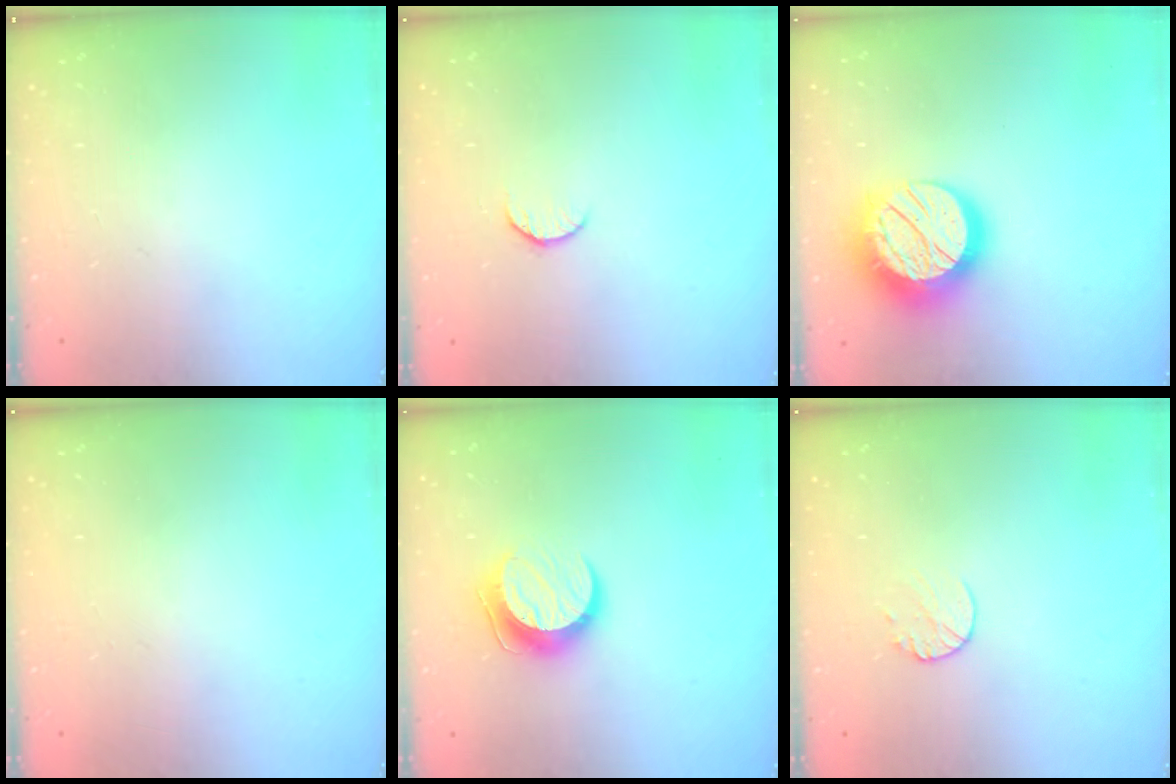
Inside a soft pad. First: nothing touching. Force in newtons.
{"total": 5.3, "press": 5.3, "slide": 0.5}
{"total": 19.6, "press": 19.6, "slide": 1.3}
{"total": 0.7, "press": 0.7, "slide": 0.1}
{"total": 9.8, "press": 9.8, "slide": 0.6}
{"total": 6.7, "press": 6.6, "slide": 0.6}